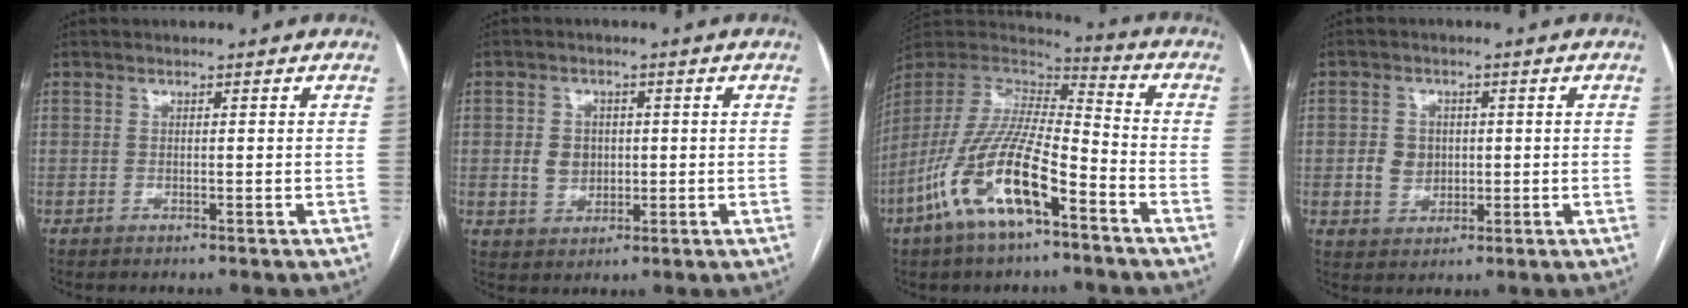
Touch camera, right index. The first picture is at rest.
{"total": 4.5, "force": [0.2, 3.9, 2.3], "torque": [-0.040, 0.009, 0.013]}
{"total": 17.1, "force": [-8.6, 4.1, 14.2], "torque": [-0.298, -0.016, -0.160]}
{"total": 4.5, "force": [0.1, 4.0, 2.0], "torque": [-0.036, 0.010, 0.012]}